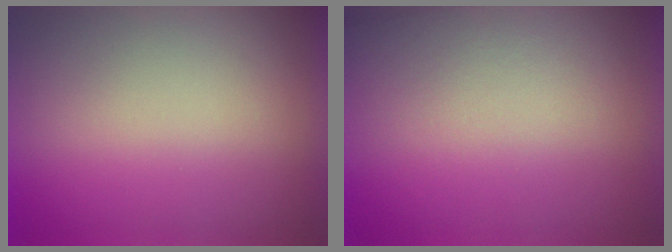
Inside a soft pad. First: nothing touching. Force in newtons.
{"total": 2.6}